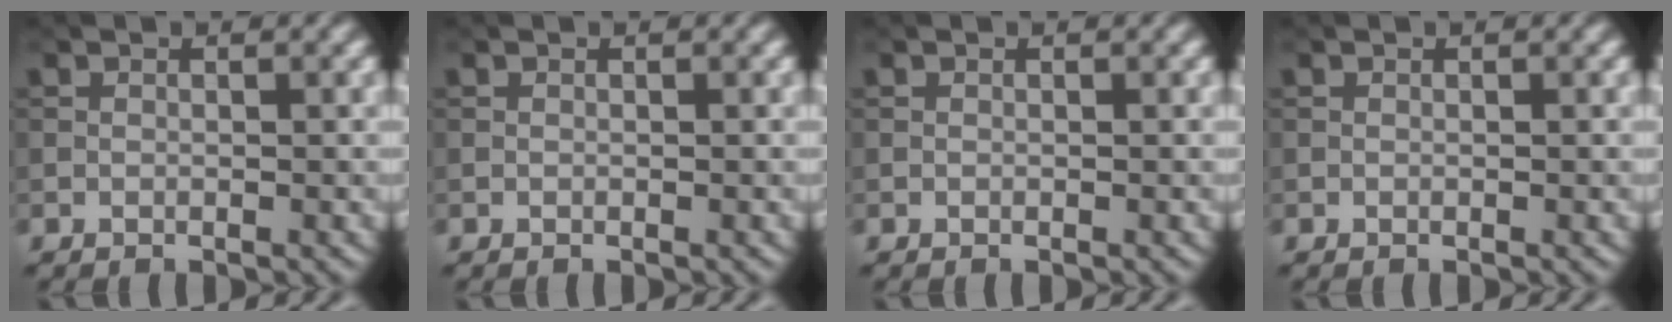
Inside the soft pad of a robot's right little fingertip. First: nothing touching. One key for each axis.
{"total": 0.0}
{"total": 0.0}
{"total": 0.0}